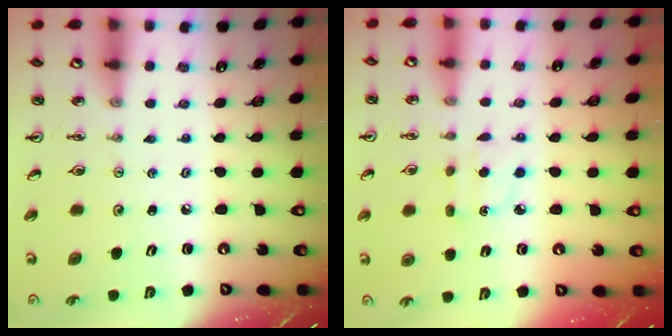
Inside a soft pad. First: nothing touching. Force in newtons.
{"total": 3.6, "press": 3.6, "slide": 0.5}